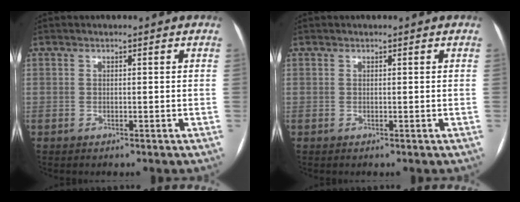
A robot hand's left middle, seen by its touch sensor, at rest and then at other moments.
{"total": 0.0}